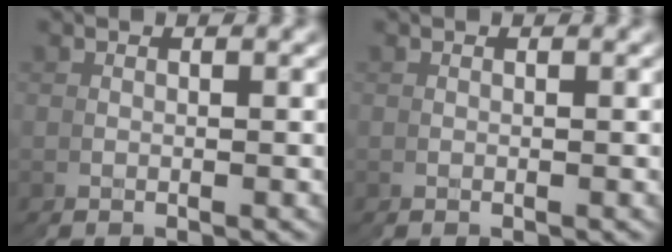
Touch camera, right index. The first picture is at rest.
{"total": 0.0}